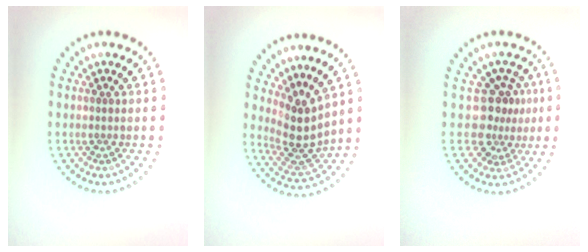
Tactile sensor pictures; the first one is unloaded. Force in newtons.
{"total": 3.7, "press": 2.7, "slide": 2.5}
{"total": 3.3, "press": 2.4, "slide": 2.2}